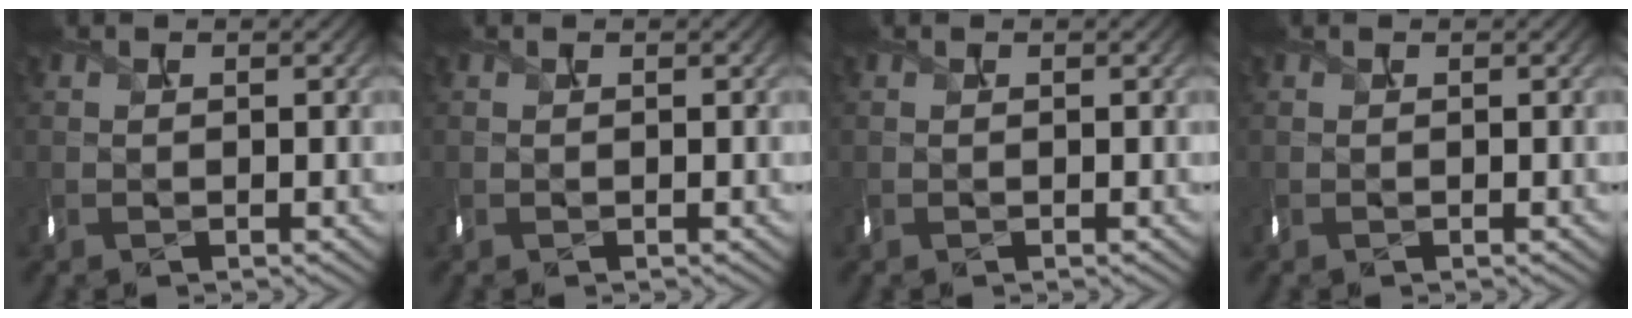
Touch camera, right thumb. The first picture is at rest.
{"total": 0.0}
{"total": 0.0}
{"total": 0.0}